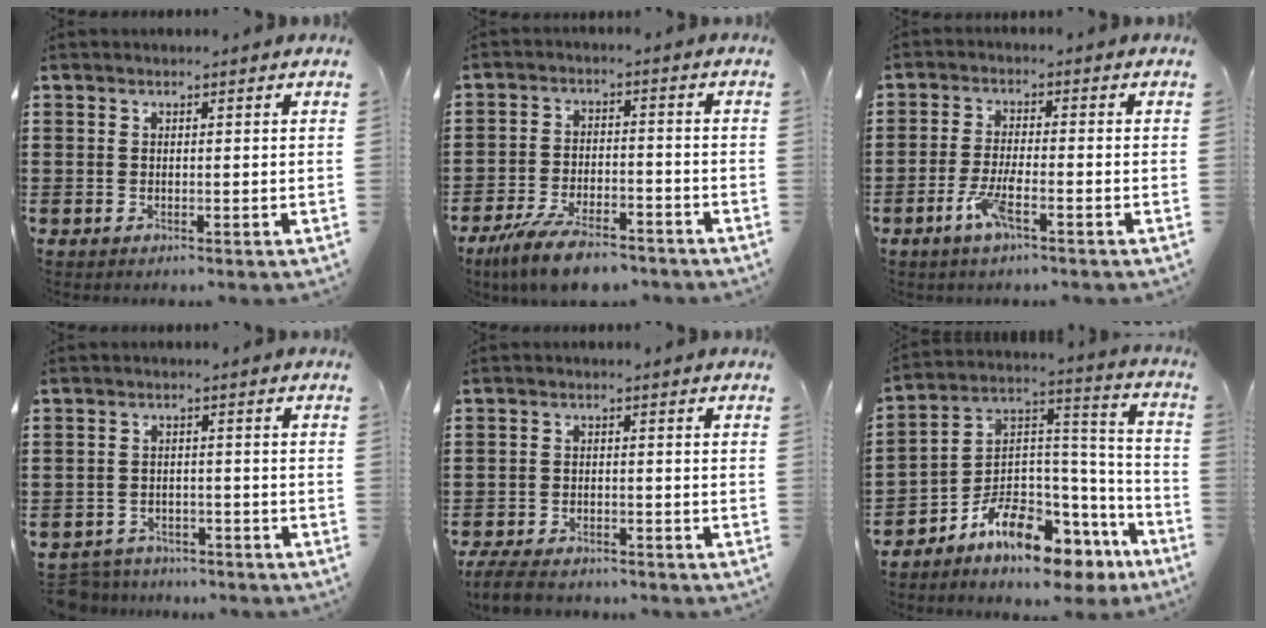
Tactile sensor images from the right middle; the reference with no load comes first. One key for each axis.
{"total": 7.7, "fx": -6.3, "fy": 1.8, "fz": 4.1, "tx": -0.087, "ty": 0.002, "tz": -0.120}
{"total": 4.0, "fx": -2.1, "fy": 0.8, "fz": 3.3, "tx": -0.074, "ty": -0.004, "tz": -0.044}
{"total": 3.4, "fx": -3.3, "fy": 0.6, "fz": -0.1, "tx": -0.006, "ty": 0.000, "tz": -0.072}
{"total": 3.7, "fx": -3.5, "fy": 0.7, "fz": 1.1, "tx": -0.035, "ty": -0.005, "tz": -0.075}
{"total": 8.7, "fx": -7.0, "fy": 3.1, "fz": 4.2, "tx": -0.096, "ty": 0.002, "tz": -0.139}